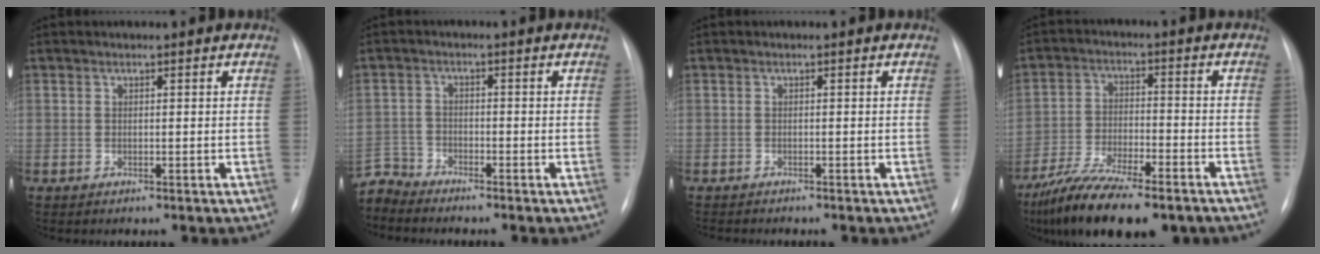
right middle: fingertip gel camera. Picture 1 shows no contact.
{"total": 4.3, "force": [-4.2, 0.3, -1.0], "torque": [0.019, -0.007, -0.083]}
{"total": 2.4, "force": [-2.2, 0.2, 0.9], "torque": [-0.014, -0.006, -0.026]}
{"total": 15.5, "force": [-11.7, 4.2, 9.2], "torque": [-0.167, -0.020, -0.195]}